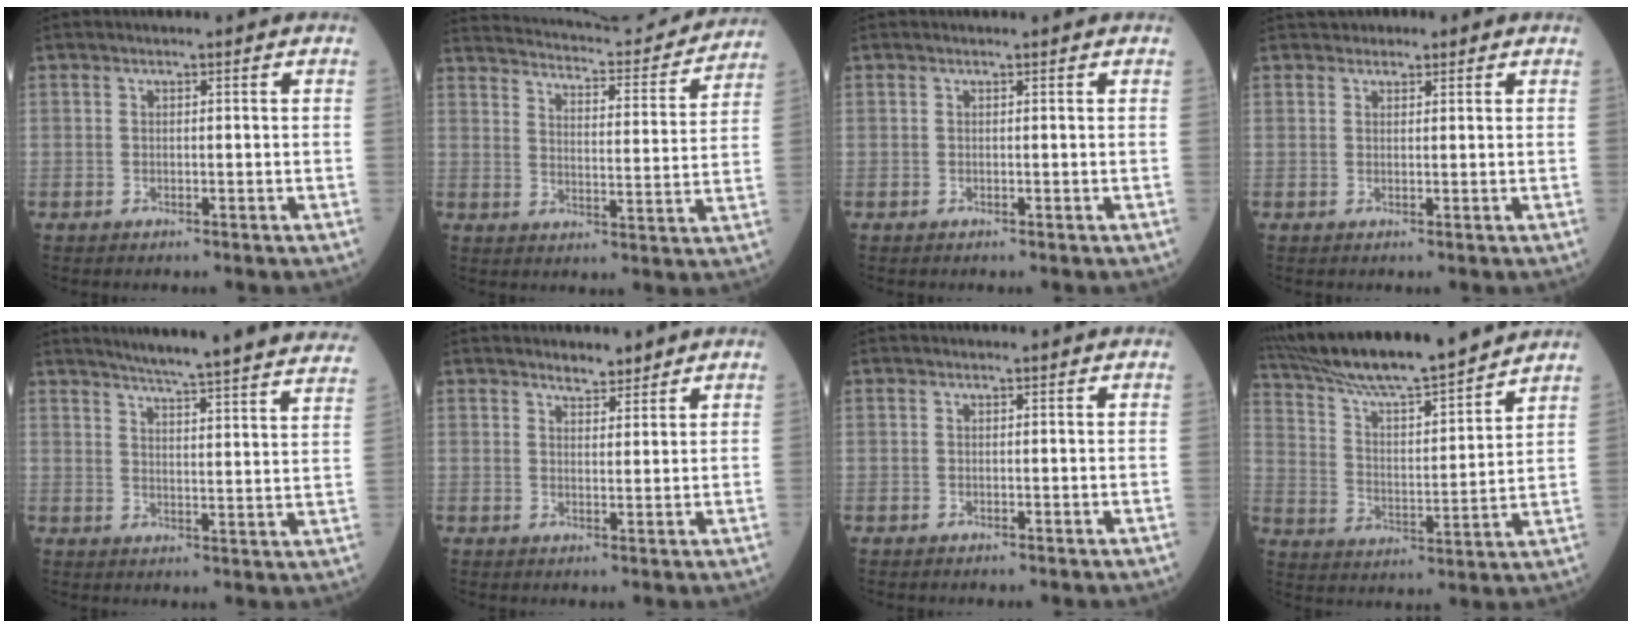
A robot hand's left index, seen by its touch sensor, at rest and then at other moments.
{"total": 20.7, "force": [19.2, 4.0, 6.6], "torque": [-0.103, -0.018, 0.245]}
{"total": 0.0}
{"total": 2.2, "force": [1.6, 1.4, 0.6], "torque": [-0.004, 0.013, 0.018]}
{"total": 27.6, "force": [25.4, 0.3, 10.6], "torque": [-0.156, -0.069, 0.300]}
{"total": 2.5, "force": [2.3, 0.8, 0.6], "torque": [-0.013, 0.000, 0.037]}
{"total": 0.0}
{"total": 19.1, "force": [17.2, 0.8, 8.3], "torque": [-0.152, 0.010, 0.283]}